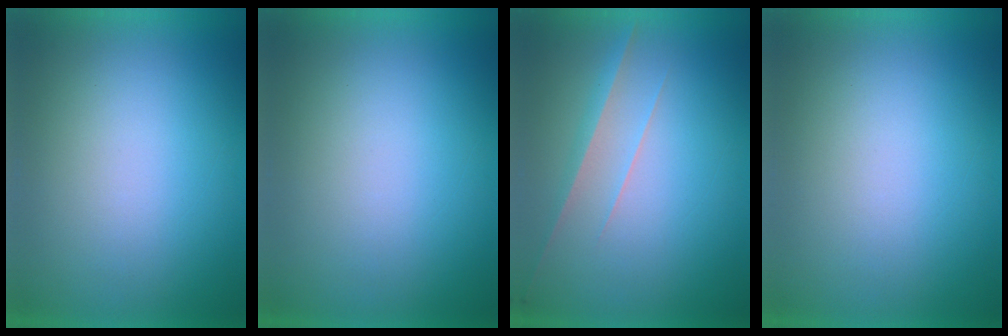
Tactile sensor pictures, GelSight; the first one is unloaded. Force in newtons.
{"total": 0.0}
{"total": 2.9}
{"total": 1.3}